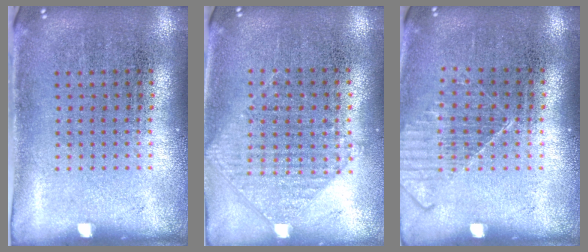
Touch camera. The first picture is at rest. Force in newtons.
{"total": 0.9, "press": 0.9, "slide": 0.3}
{"total": 1.1, "press": 1.1, "slide": 0.1}